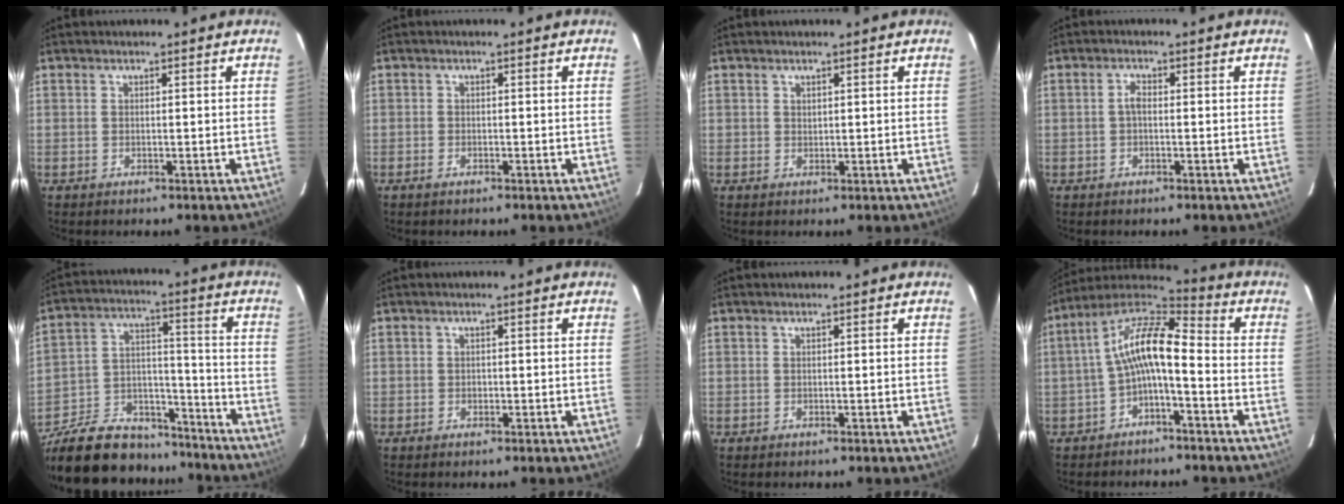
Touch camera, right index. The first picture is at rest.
{"total": 1.1, "force": [-0.8, 0.5, 0.4], "torque": [-0.010, -0.002, -0.017]}
{"total": 0.8, "force": [0.6, 0.5, 0.1], "torque": [-0.001, 0.002, 0.011]}
{"total": 1.5, "force": [-0.2, 0.8, 1.3], "torque": [-0.027, 0.008, -0.006]}
{"total": 25.6, "force": [-20.4, 11.6, 10.3], "torque": [-0.230, 0.033, -0.301]}
{"total": 0.7, "force": [-0.1, 0.6, 0.2], "torque": [-0.001, 0.001, -0.002]}
{"total": 0.0}
{"total": 10.6, "force": [-2.3, 3.5, 9.8], "torque": [-0.200, 0.023, -0.048]}